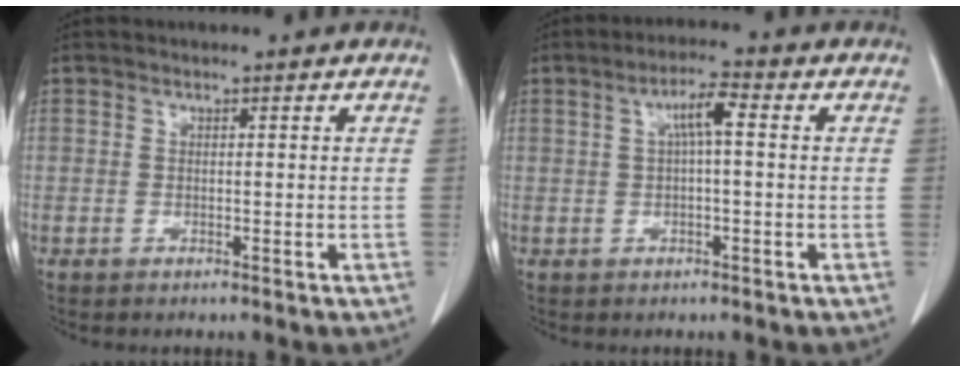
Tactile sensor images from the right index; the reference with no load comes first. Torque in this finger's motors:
{"motor_torque": [0.59, -0.07, 0.15, 0.08]}